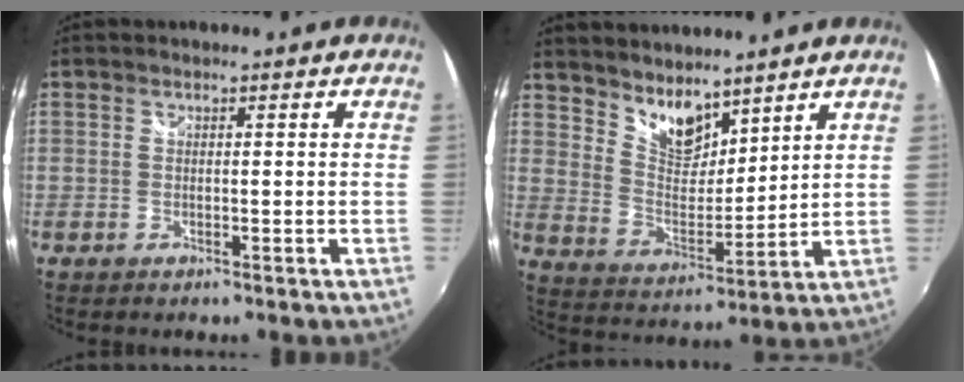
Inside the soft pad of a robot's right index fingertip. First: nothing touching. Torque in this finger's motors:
{"motor_torque": [-0.14, 0.33, 0.02, 0.00]}